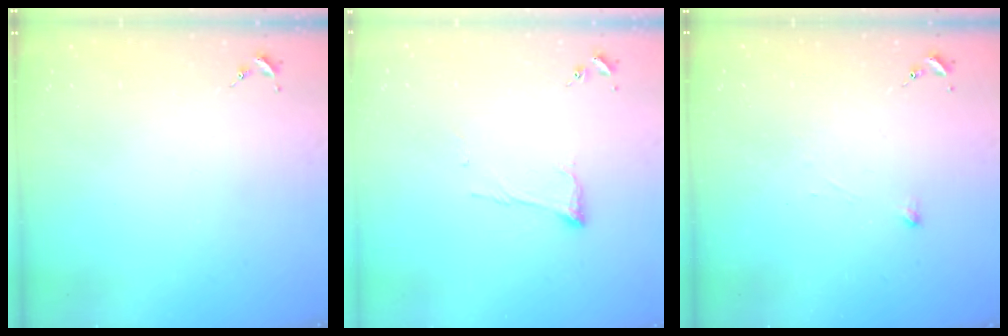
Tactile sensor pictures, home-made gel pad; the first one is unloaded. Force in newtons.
{"total": 5.9, "press": 5.8, "slide": 0.6}
{"total": 2.5, "press": 2.5, "slide": 0.5}